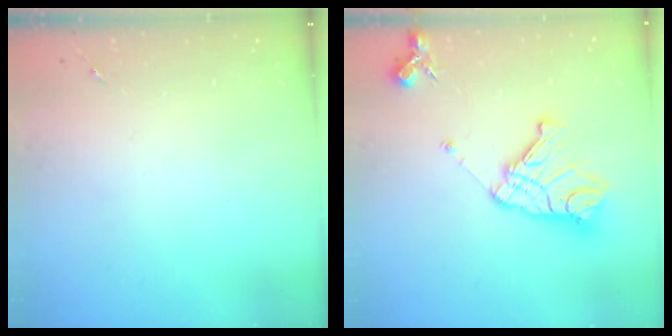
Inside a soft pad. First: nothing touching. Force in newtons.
{"total": 17.5, "press": 17.3, "slide": 2.0}